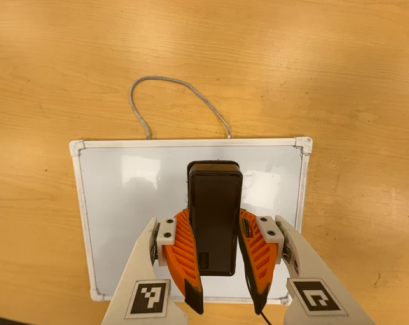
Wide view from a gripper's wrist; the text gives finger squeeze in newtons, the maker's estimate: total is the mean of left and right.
{"total": 12.0, "left": 9.0, "right": 15.0}